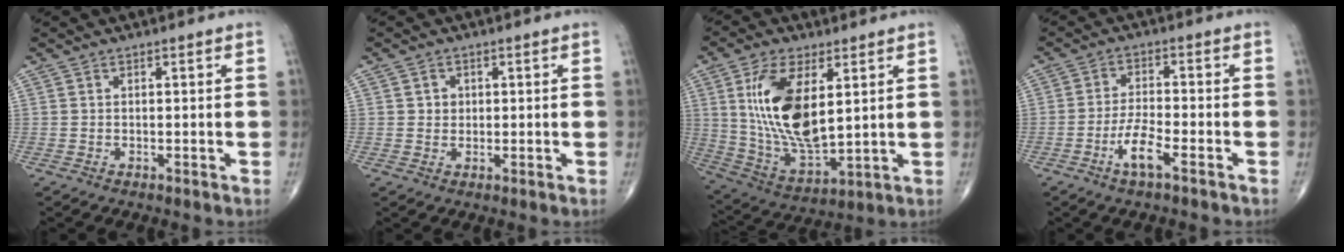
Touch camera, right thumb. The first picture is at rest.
{"total": 2.1, "force": [0.4, 1.9, 0.7], "torque": [-0.001, 0.000, 0.006]}
{"total": 17.4, "force": [4.4, 8.1, 14.8], "torque": [-0.278, -0.024, 0.096]}
{"total": 5.8, "force": [-3.1, 1.3, 4.7], "torque": [-0.100, 0.018, -0.058]}